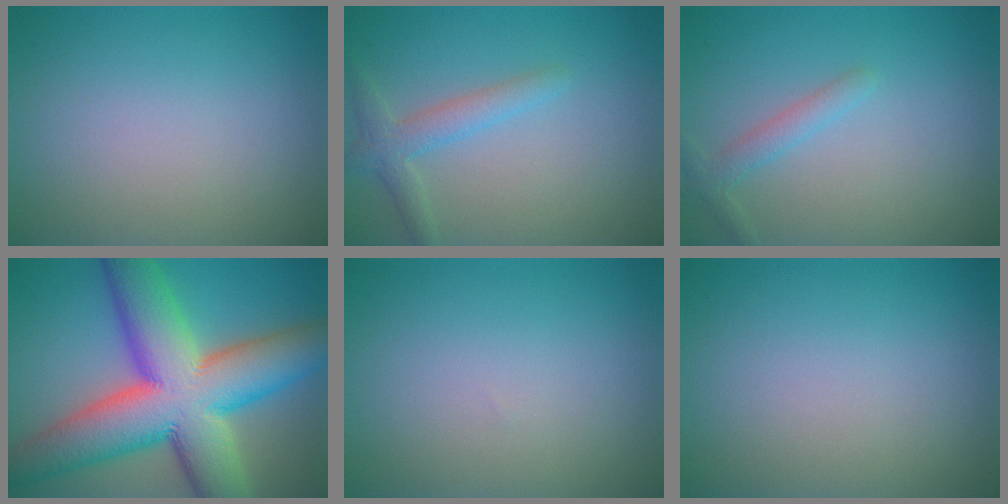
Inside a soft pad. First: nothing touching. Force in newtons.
{"total": 2.5, "press": 2.5, "slide": 0.1}
{"total": 1.7, "press": 1.7, "slide": 0.1}
{"total": 15.7, "press": 15.7, "slide": 0.4}
{"total": 0.0}
{"total": 0.0}